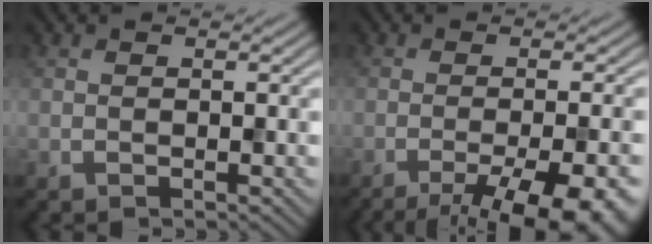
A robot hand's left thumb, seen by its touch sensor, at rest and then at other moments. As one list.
[{"total": 12.6, "force": [-7.4, 3.7, 9.5], "torque": [-0.113, -0.009, -0.082]}]